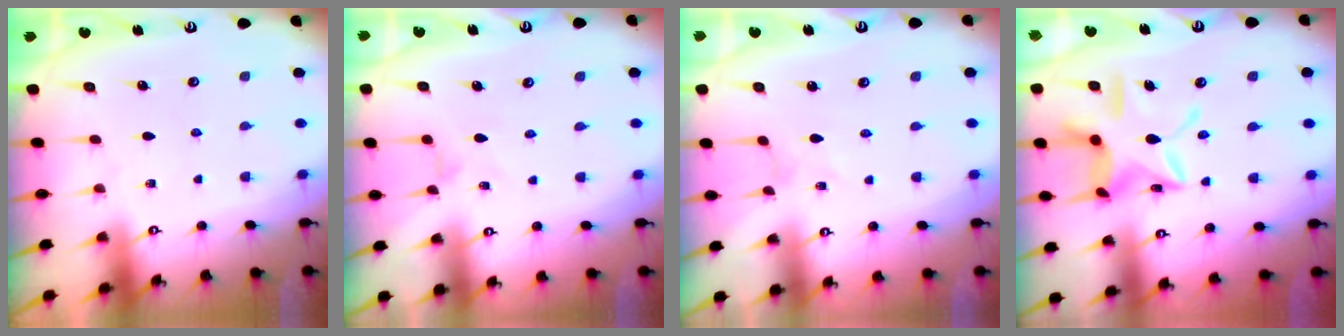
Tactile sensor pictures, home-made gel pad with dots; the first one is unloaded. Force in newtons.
{"total": 0.0}
{"total": 0.0}
{"total": 14.6, "press": 14.5, "slide": 1.2}